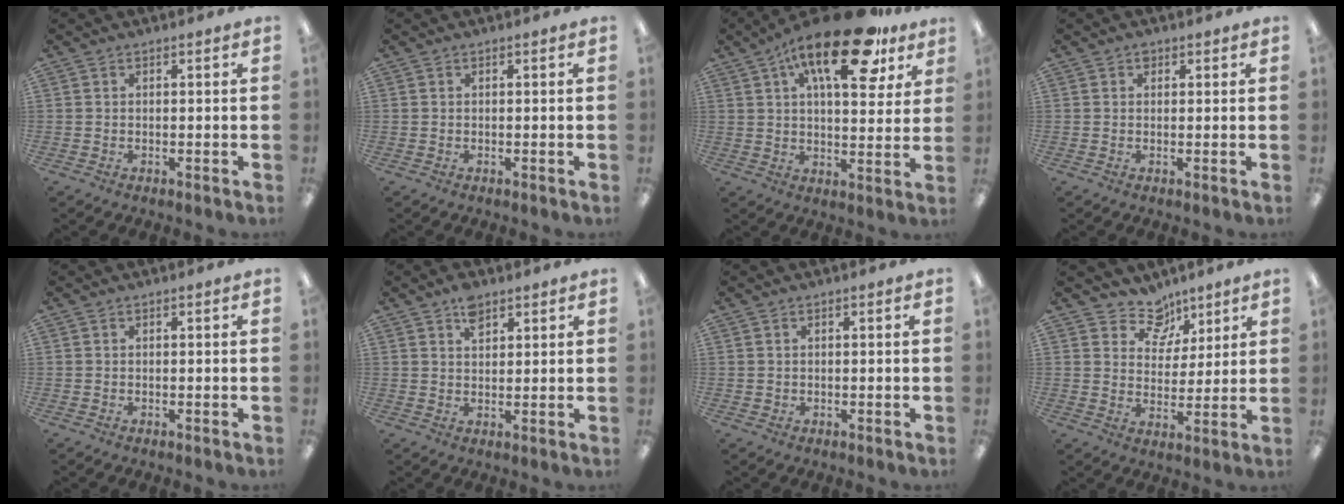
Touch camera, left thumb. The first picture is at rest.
{"total": 0.0}
{"total": 21.0, "force": [11.7, 8.2, 15.4], "torque": [-0.232, -0.049, 0.185]}
{"total": 1.2, "force": [0.7, 0.9, 0.5], "torque": [-0.002, -0.001, 0.010]}
{"total": 0.0}
{"total": 4.7, "force": [3.1, 2.5, 2.4], "torque": [-0.031, -0.010, 0.052]}
{"total": 0.7, "force": [0.3, 0.7, 0.0], "torque": [0.001, 0.003, 0.006]}
{"total": 9.1, "force": [6.8, 5.9, 1.8], "torque": [-0.029, -0.046, 0.127]}